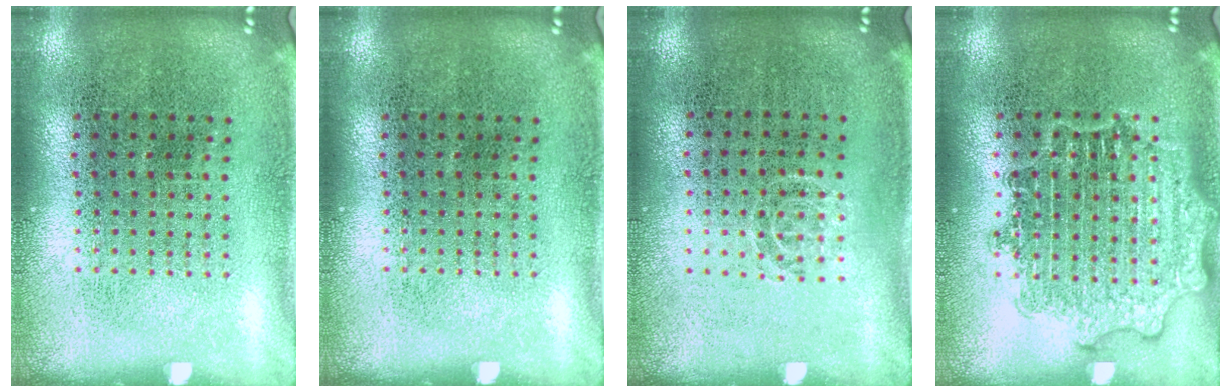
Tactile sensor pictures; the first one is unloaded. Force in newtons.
{"total": 0.0}
{"total": 0.5, "press": 0.4, "slide": 0.3}
{"total": 1.8, "press": 1.7, "slide": 0.2}